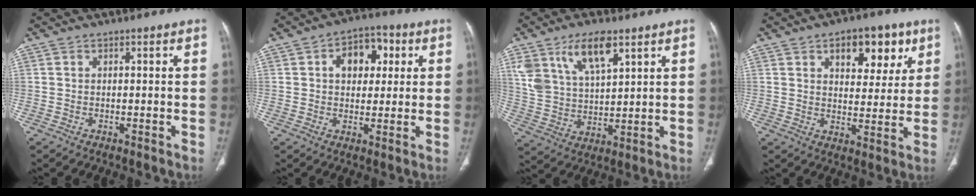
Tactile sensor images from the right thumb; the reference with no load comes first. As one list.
[{"total": 9.3, "force": [2.5, 6.4, 6.2], "torque": [-0.055, 0.011, 0.033]}, {"total": 12.2, "force": [6.9, 5.5, 8.4], "torque": [-0.146, -0.021, 0.141]}, {"total": 11.6, "force": [5.7, 6.6, 7.6], "torque": [-0.061, -0.020, 0.079]}]